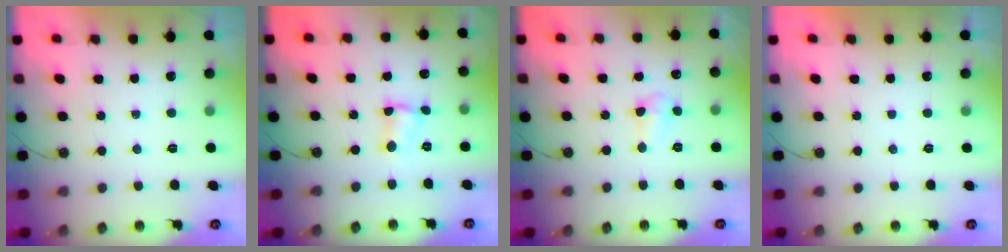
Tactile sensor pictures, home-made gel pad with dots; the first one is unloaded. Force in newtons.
{"total": 2.1, "press": 2.1, "slide": 0.2}
{"total": 3.8, "press": 3.7, "slide": 0.6}
{"total": 0.0}